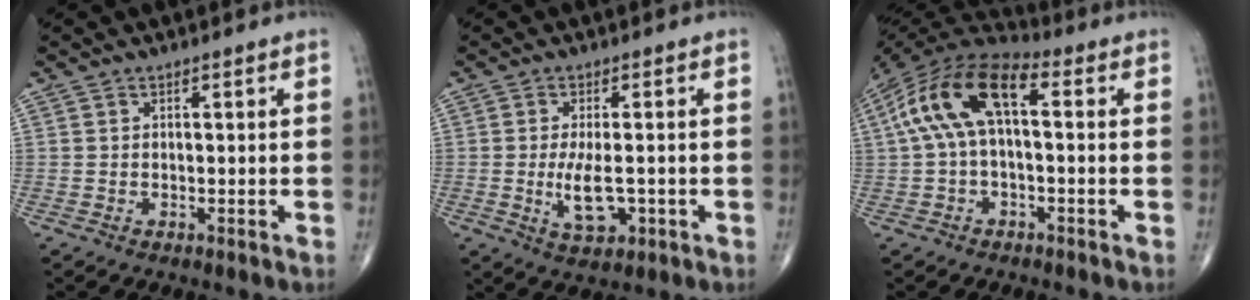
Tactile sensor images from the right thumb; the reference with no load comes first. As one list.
[{"total": 6.3, "force": [-1.2, 2.7, 5.6], "torque": [-0.102, -0.010, -0.015]}, {"total": 14.3, "force": [1.8, 6.7, 12.5], "torque": [-0.251, 0.048, 0.025]}]